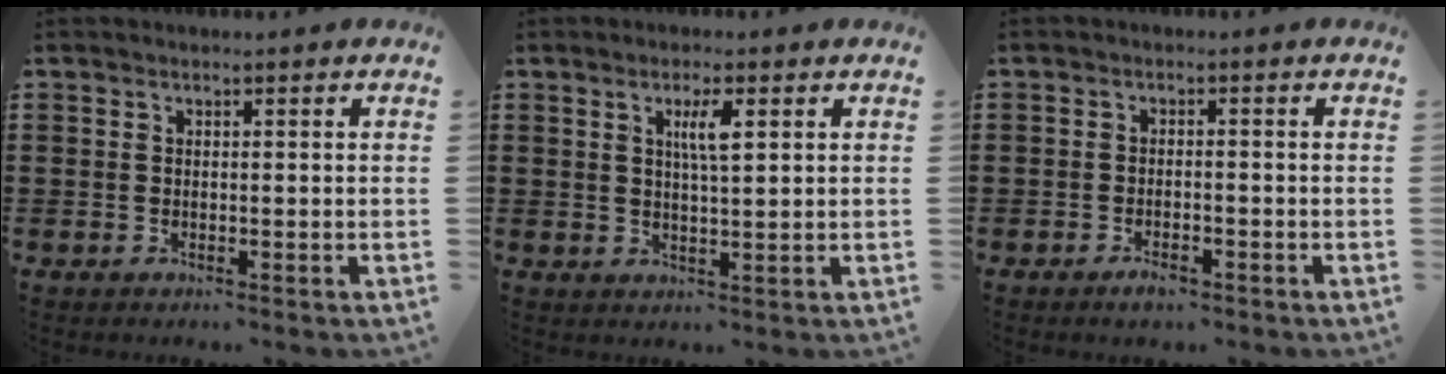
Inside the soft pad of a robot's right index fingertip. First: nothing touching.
{"total": 3.6, "force": [1.3, 0.7, 3.3], "torque": [-0.068, 0.006, 0.018]}
{"total": 1.8, "force": [-1.4, 0.4, 1.2], "torque": [-0.022, -0.004, -0.024]}